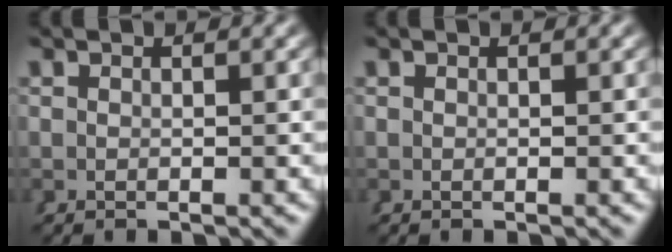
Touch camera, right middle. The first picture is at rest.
{"total": 0.0}